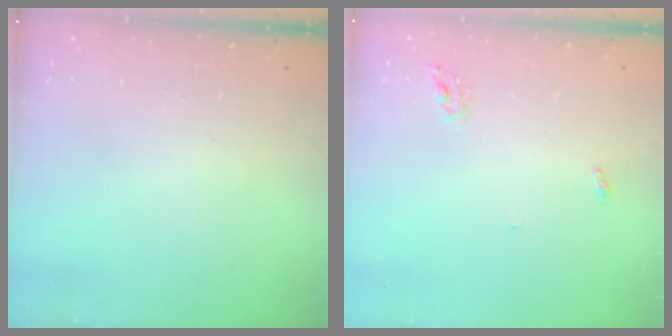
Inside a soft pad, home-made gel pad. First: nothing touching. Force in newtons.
{"total": 2.8, "press": 2.8, "slide": 0.2}